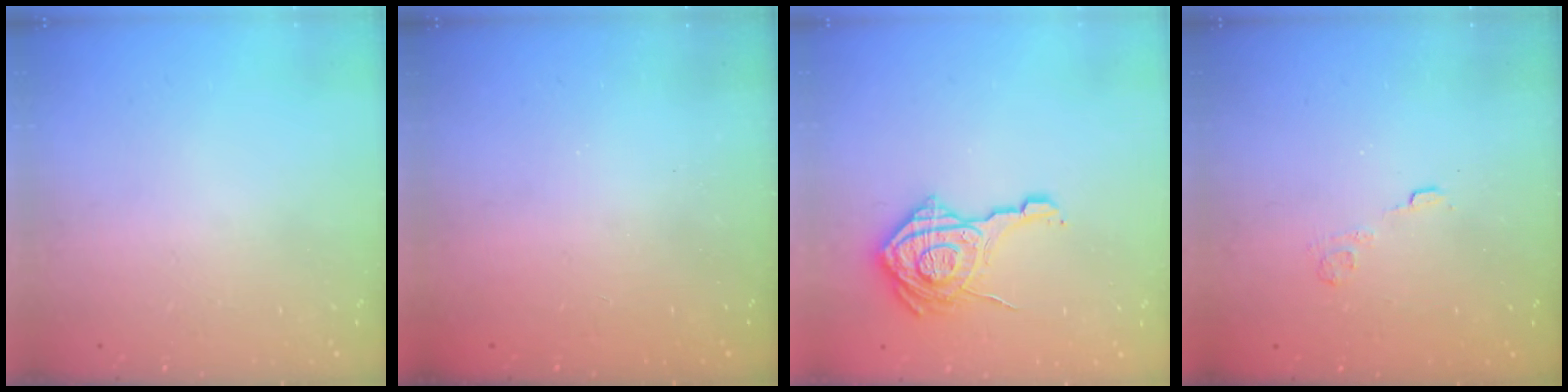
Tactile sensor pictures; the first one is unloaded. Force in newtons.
{"total": 2.3, "press": 2.1, "slide": 0.8}
{"total": 16.6, "press": 16.6, "slide": 1.2}
{"total": 2.7, "press": 2.3, "slide": 1.4}